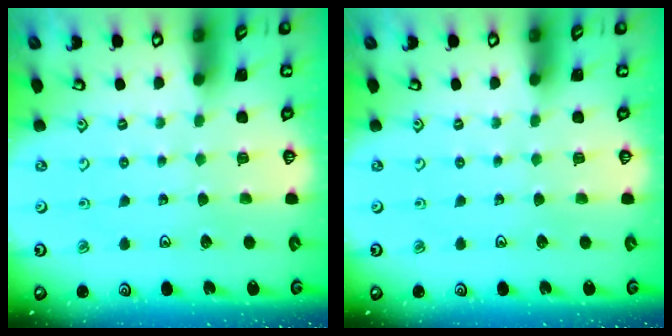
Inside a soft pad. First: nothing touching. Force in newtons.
{"total": 0.0}